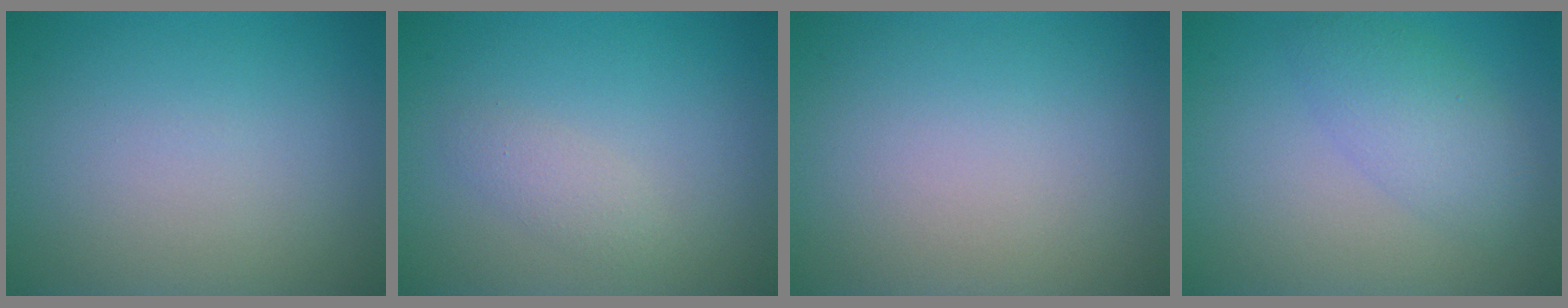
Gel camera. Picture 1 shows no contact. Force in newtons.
{"total": 1.4, "press": 1.4, "slide": 0.1}
{"total": 0.0}
{"total": 3.5, "press": 3.4, "slide": 0.1}